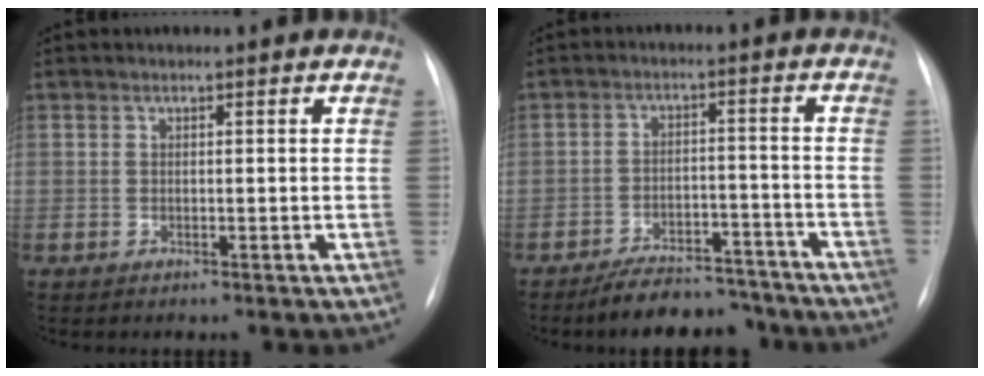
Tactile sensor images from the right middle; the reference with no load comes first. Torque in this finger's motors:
{"motor_torque": [0.80, -0.88, 0.10, 0.08]}